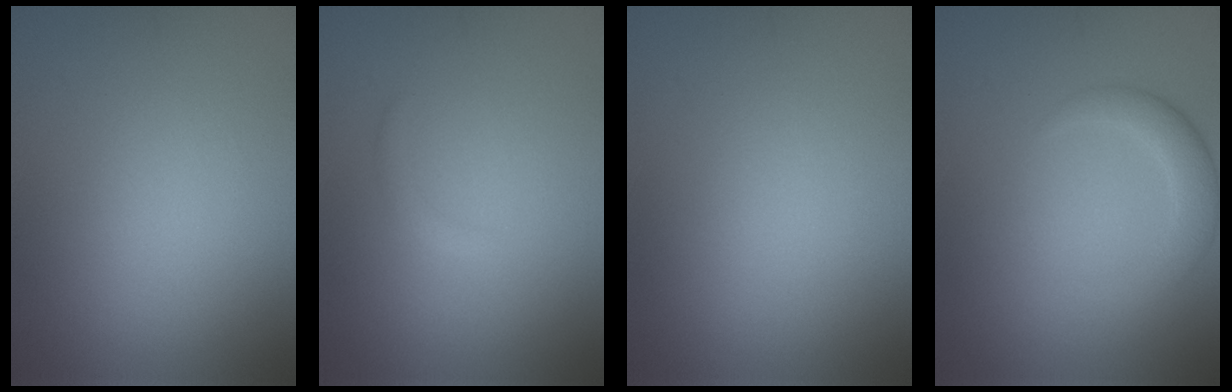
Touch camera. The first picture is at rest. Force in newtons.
{"total": 0.7, "press": 0.7, "slide": 0.1}
{"total": 0.0}
{"total": 2.7, "press": 2.7, "slide": 0.2}